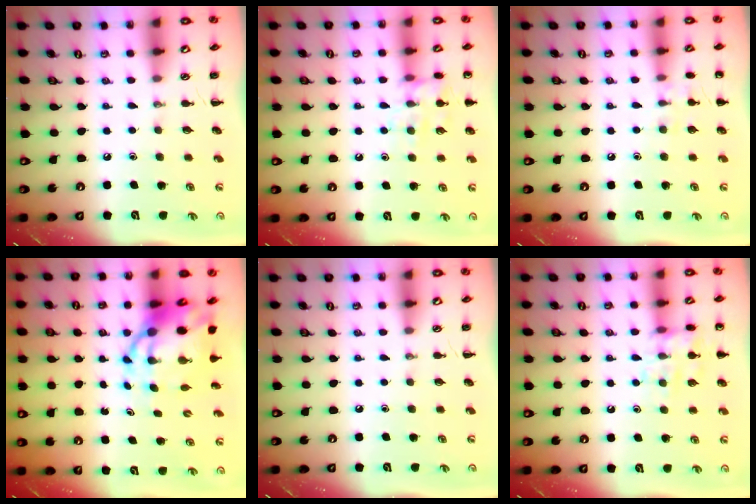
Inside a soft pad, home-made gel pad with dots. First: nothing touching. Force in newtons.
{"total": 11.4, "press": 11.4, "slide": 1.1}
{"total": 7.4, "press": 7.1, "slide": 2.1}
{"total": 10.5, "press": 10.1, "slide": 3.0}
{"total": 0.0}
{"total": 11.8, "press": 11.7, "slide": 0.7}